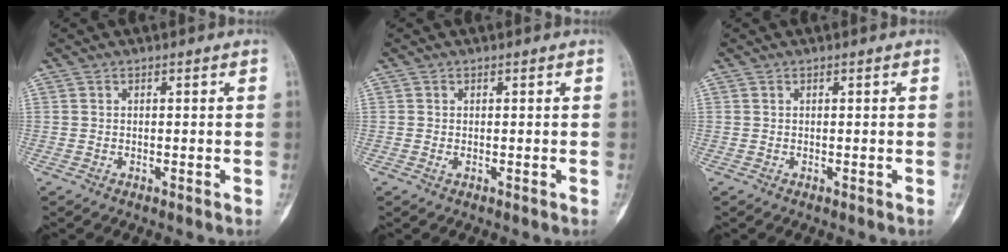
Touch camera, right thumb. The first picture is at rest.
{"total": 0.5, "force": [-0.1, 0.3, 0.4], "torque": [-0.012, -0.001, -0.002]}
{"total": 0.0}